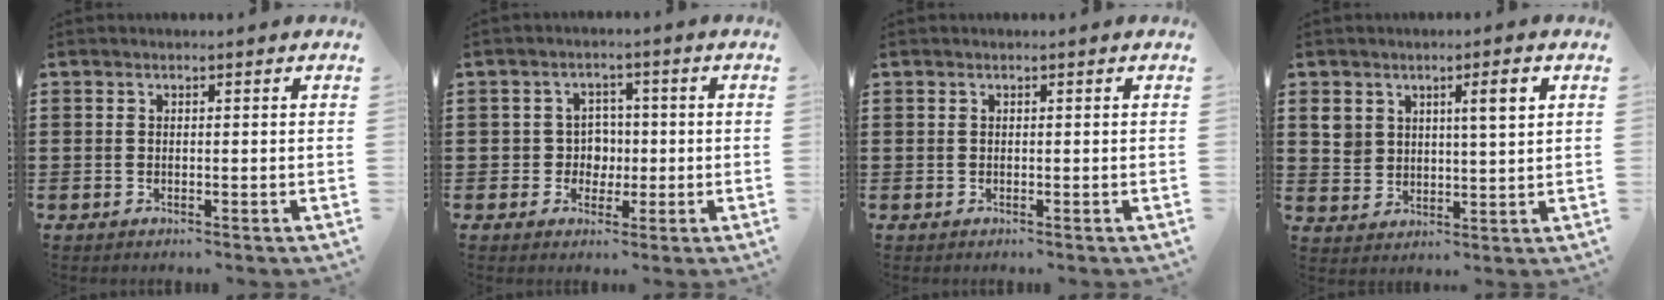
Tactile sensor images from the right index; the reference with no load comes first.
{"total": 3.7, "force": [-0.4, 3.5, 1.1], "torque": [-0.038, 0.007, -0.012]}
{"total": 0.0}
{"total": 5.4, "force": [2.4, 2.9, 3.8], "torque": [-0.073, 0.006, 0.038]}